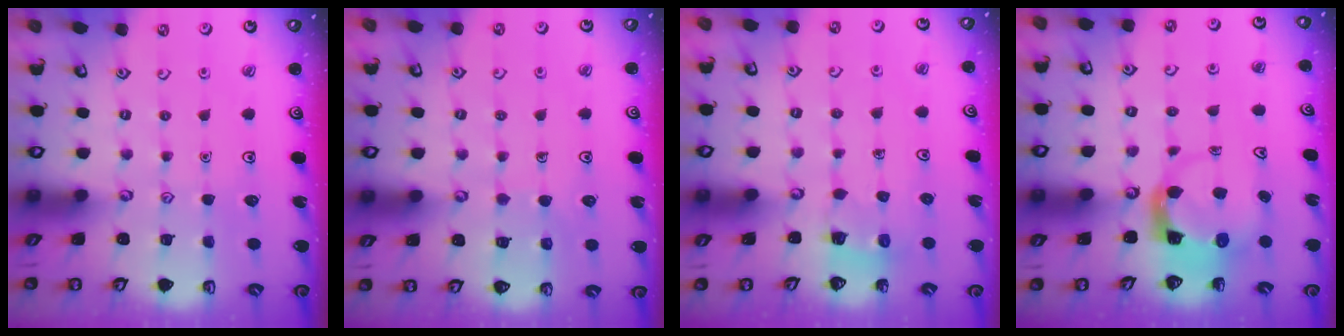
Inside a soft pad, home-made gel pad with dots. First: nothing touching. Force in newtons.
{"total": 6.0, "press": 6.0, "slide": 0.5}
{"total": 2.6, "press": 2.6, "slide": 0.3}
{"total": 3.9, "press": 3.9, "slide": 0.6}